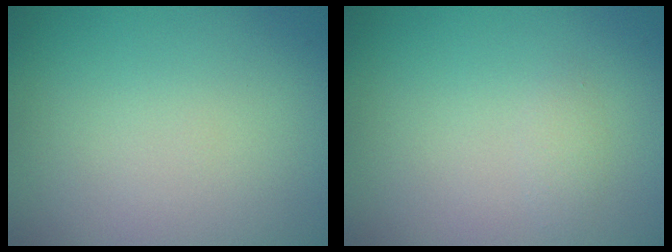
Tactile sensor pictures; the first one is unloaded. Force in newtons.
{"total": 0.8, "press": 0.8, "slide": 0.0}